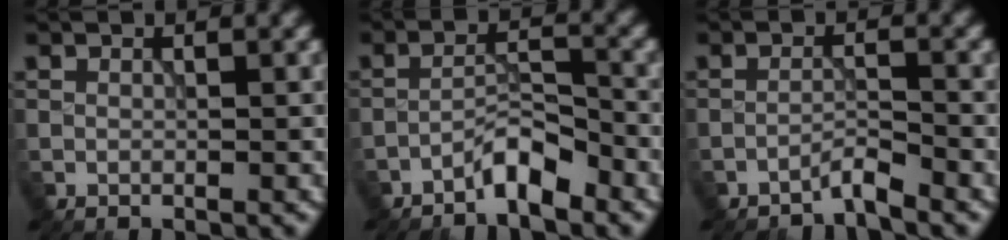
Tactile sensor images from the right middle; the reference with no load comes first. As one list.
[{"total": 3.0, "force": [-2.4, 0.5, 1.7], "torque": [-0.027, 0.014, -0.047]}, {"total": 1.7, "force": [-1.6, -0.1, 0.6], "torque": [-0.006, 0.008, -0.035]}]